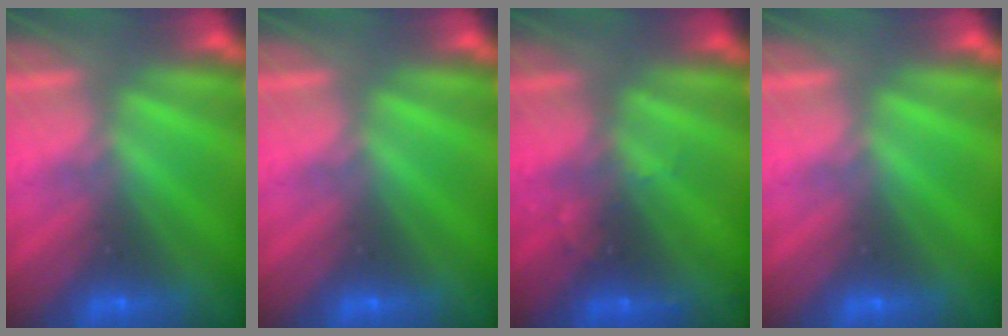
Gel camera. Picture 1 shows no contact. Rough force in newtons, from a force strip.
{"total": 0.0}
{"total": 3.0}
{"total": 0.0}